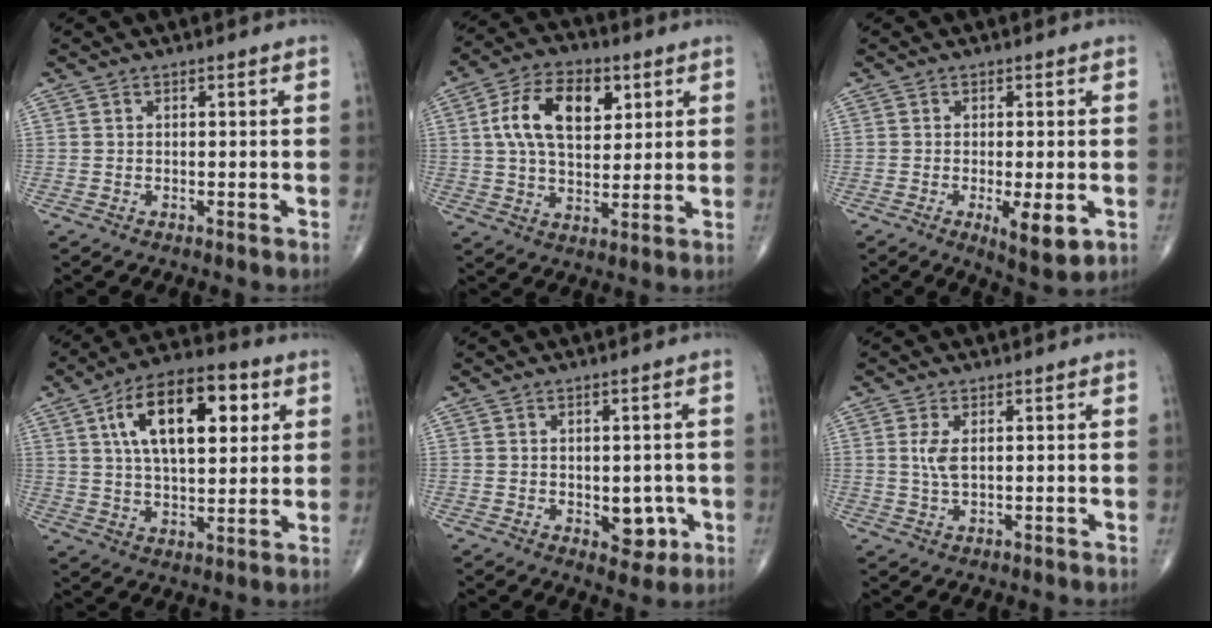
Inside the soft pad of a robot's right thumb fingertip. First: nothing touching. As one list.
[{"total": 13.9, "force": [4.1, 8.1, 10.5], "torque": [-0.163, -0.001, 0.070]}, {"total": 6.5, "force": [-1.9, 1.8, 5.9], "torque": [-0.089, -0.018, -0.026]}, {"total": 18.2, "force": [6.0, 8.7, 14.8], "torque": [-0.218, 0.000, 0.095]}, {"total": 5.2, "force": [-1.0, 3.3, 3.8], "torque": [-0.015, -0.001, -0.006]}, {"total": 3.1, "force": [0.7, 1.1, 2.8], "torque": [-0.064, -0.002, 0.018]}]